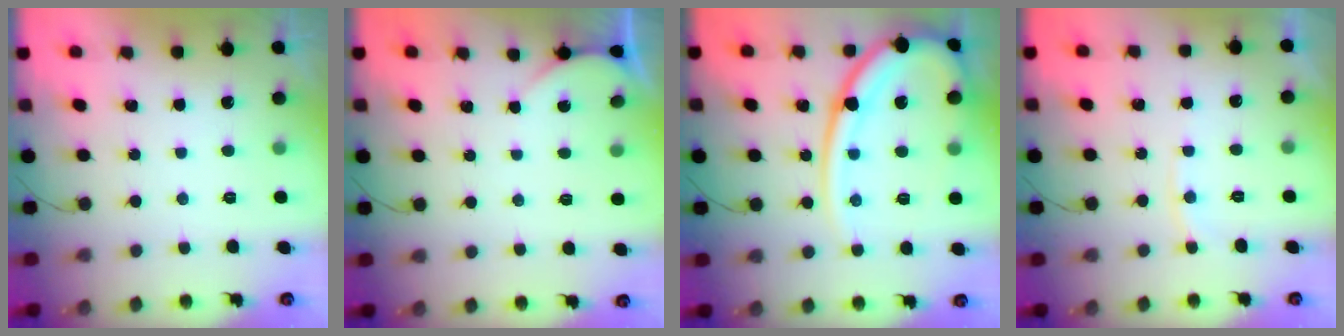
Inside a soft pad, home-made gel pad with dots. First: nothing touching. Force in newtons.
{"total": 2.4, "press": 2.4, "slide": 0.3}
{"total": 17.8, "press": 17.7, "slide": 2.1}
{"total": 4.4, "press": 4.4, "slide": 0.5}